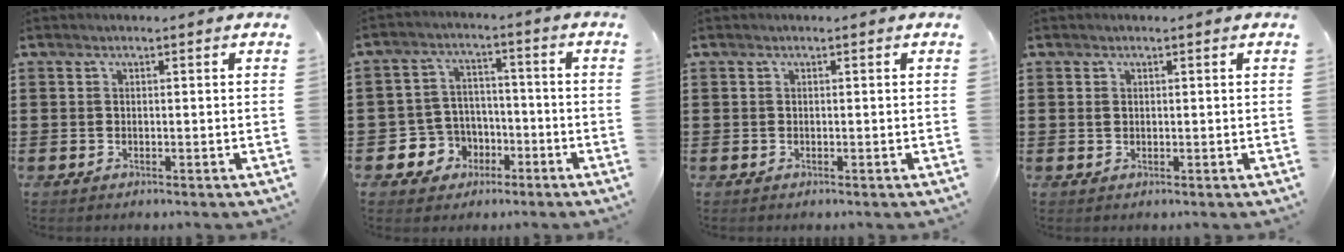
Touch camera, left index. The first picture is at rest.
{"total": 5.8, "force": [-2.5, 5.1, 1.0], "torque": [-0.047, 0.009, -0.047]}
{"total": 0.0}
{"total": 0.6, "force": [0.1, 0.5, 0.3], "torque": [-0.009, 0.002, 0.002]}